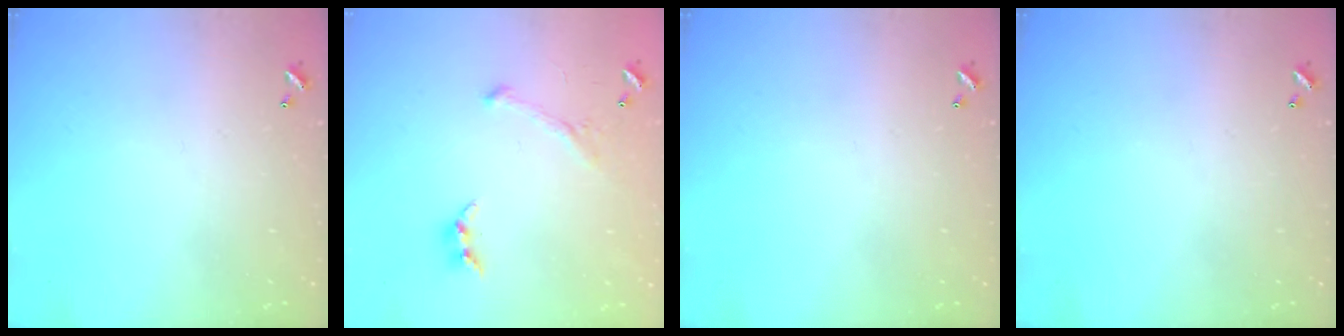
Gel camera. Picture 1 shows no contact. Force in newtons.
{"total": 2.8, "press": 2.6, "slide": 1.0}
{"total": 0.0}
{"total": 0.0}